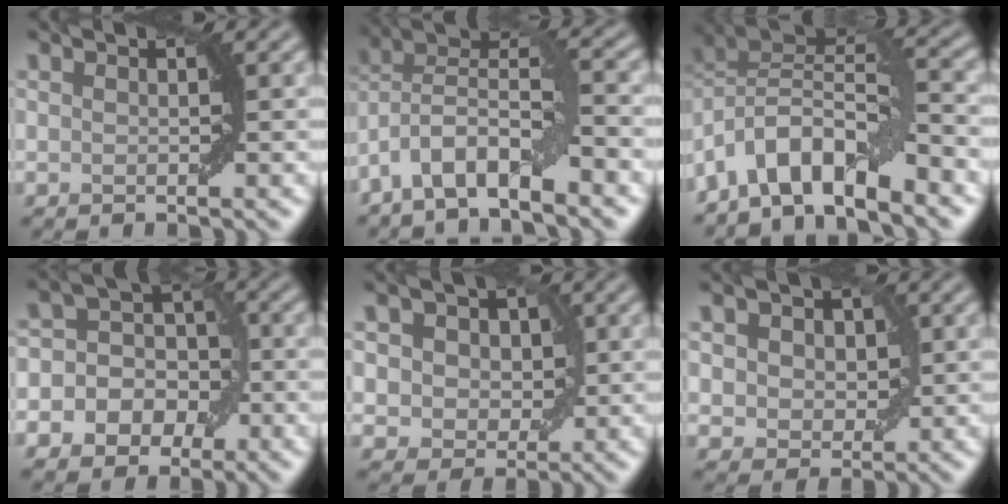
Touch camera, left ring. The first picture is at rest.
{"total": 6.8, "force": [-4.1, 2.0, 5.0], "torque": [-0.084, 0.012, -0.087]}
{"total": 6.9, "force": [-4.0, 2.8, 4.9], "torque": [-0.063, 0.011, -0.081]}
{"total": 7.8, "force": [-1.7, 6.8, 3.5], "torque": [-0.038, 0.039, -0.062]}
{"total": 6.5, "force": [2.3, 5.1, 3.4], "torque": [-0.041, 0.019, 0.014]}
{"total": 5.7, "force": [1.9, 4.3, 3.3], "torque": [-0.044, 0.021, 0.008]}